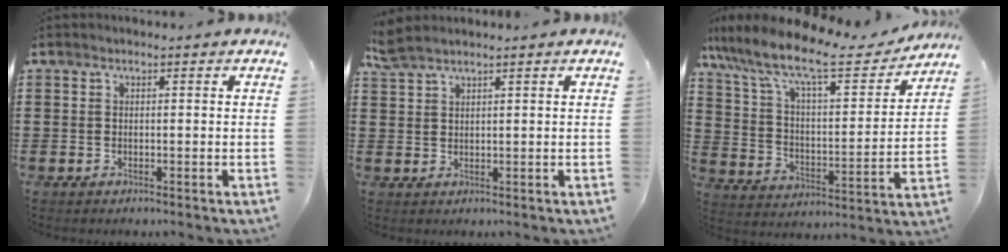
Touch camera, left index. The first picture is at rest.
{"total": 2.6, "force": [2.2, 0.4, 1.4], "torque": [-0.033, 0.001, 0.042]}
{"total": 12.1, "force": [9.7, 2.0, 6.9], "torque": [-0.163, -0.057, 0.161]}